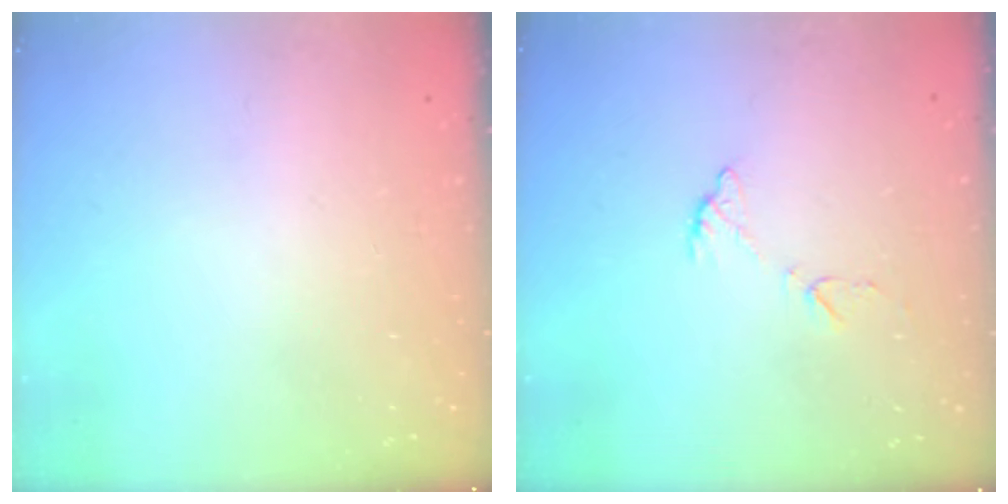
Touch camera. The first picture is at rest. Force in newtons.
{"total": 6.6, "press": 6.6, "slide": 0.6}